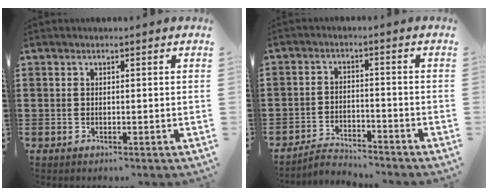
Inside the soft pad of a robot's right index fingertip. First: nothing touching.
{"total": 3.3, "force": [-3.2, 0.4, 0.3], "torque": [-0.012, 0.005, -0.070]}